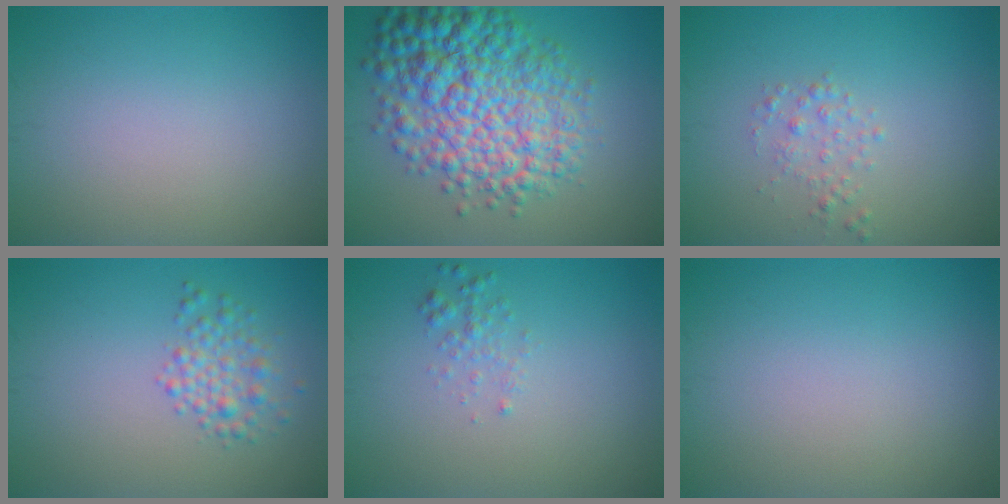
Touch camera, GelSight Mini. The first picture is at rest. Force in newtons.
{"total": 10.1, "press": 10.1, "slide": 0.1}
{"total": 1.4, "press": 1.4, "slide": 0.0}
{"total": 2.5, "press": 2.5, "slide": 0.0}
{"total": 1.2, "press": 1.2, "slide": 0.0}
{"total": 0.0}